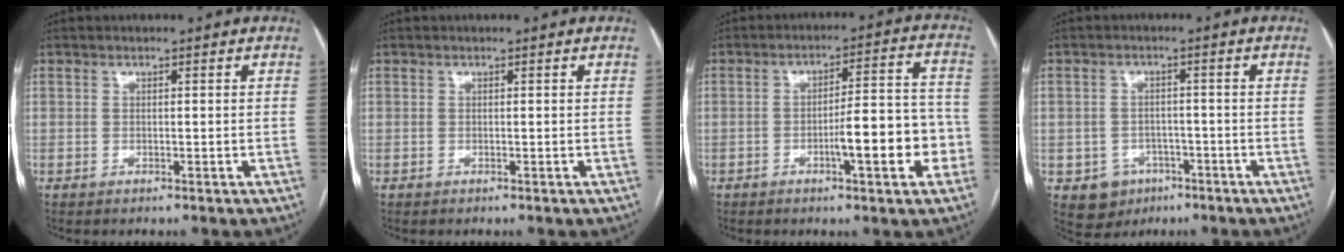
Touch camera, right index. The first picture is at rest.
{"total": 0.0}
{"total": 10.4, "force": [-3.4, 2.1, 9.7], "torque": [-0.132, 0.025, -0.045]}
{"total": 5.5, "force": [-2.5, 4.7, 1.1], "torque": [-0.014, 0.008, -0.029]}